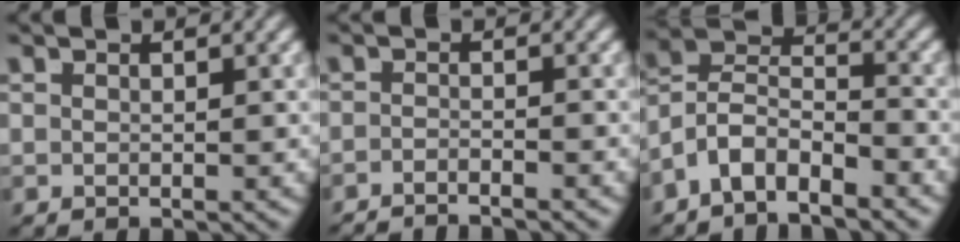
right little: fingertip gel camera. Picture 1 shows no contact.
{"total": 3.0, "force": [-3.0, -0.2, 0.0], "torque": [0.002, -0.014, -0.047]}
{"total": 8.7, "force": [-2.5, 7.5, 3.7], "torque": [-0.103, -0.034, -0.051]}